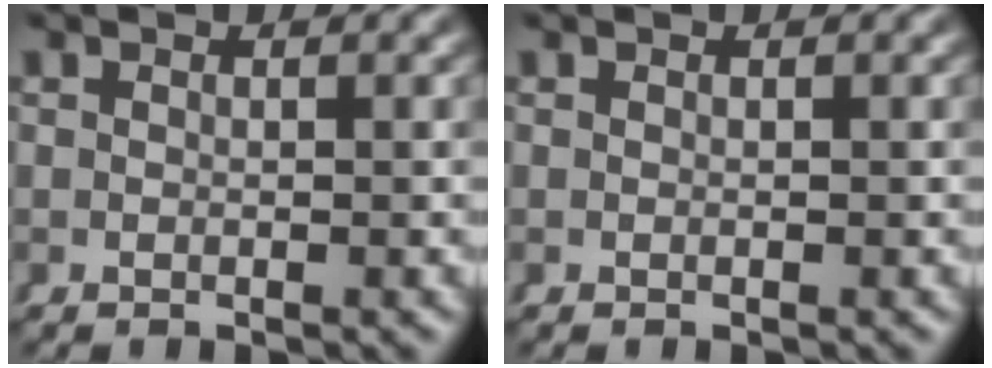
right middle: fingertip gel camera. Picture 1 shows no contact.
{"total": 0.0}